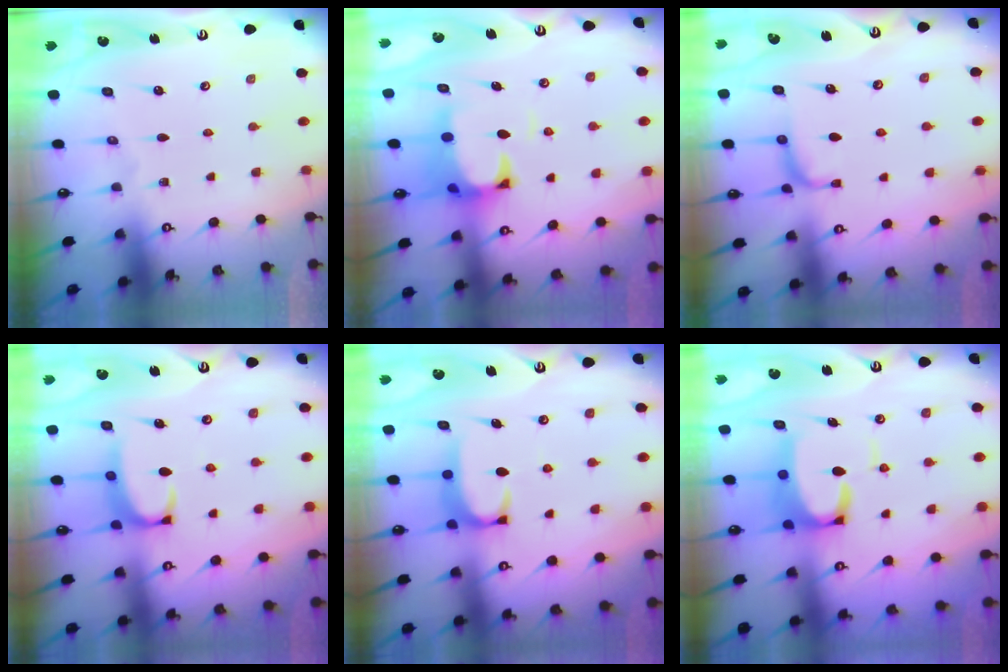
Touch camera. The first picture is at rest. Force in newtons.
{"total": 2.6, "press": 2.4, "slide": 1.1}
{"total": 1.0, "press": 0.8, "slide": 0.7}
{"total": 2.3, "press": 2.2, "slide": 0.6}
{"total": 2.0, "press": 1.9, "slide": 0.6}
{"total": 7.4, "press": 7.3, "slide": 1.3}